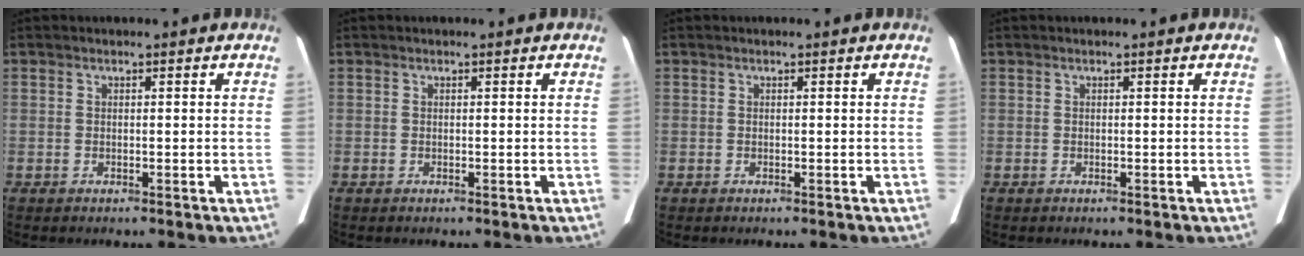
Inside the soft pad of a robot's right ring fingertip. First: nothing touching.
{"total": 0.0}
{"total": 0.0}
{"total": 0.0}